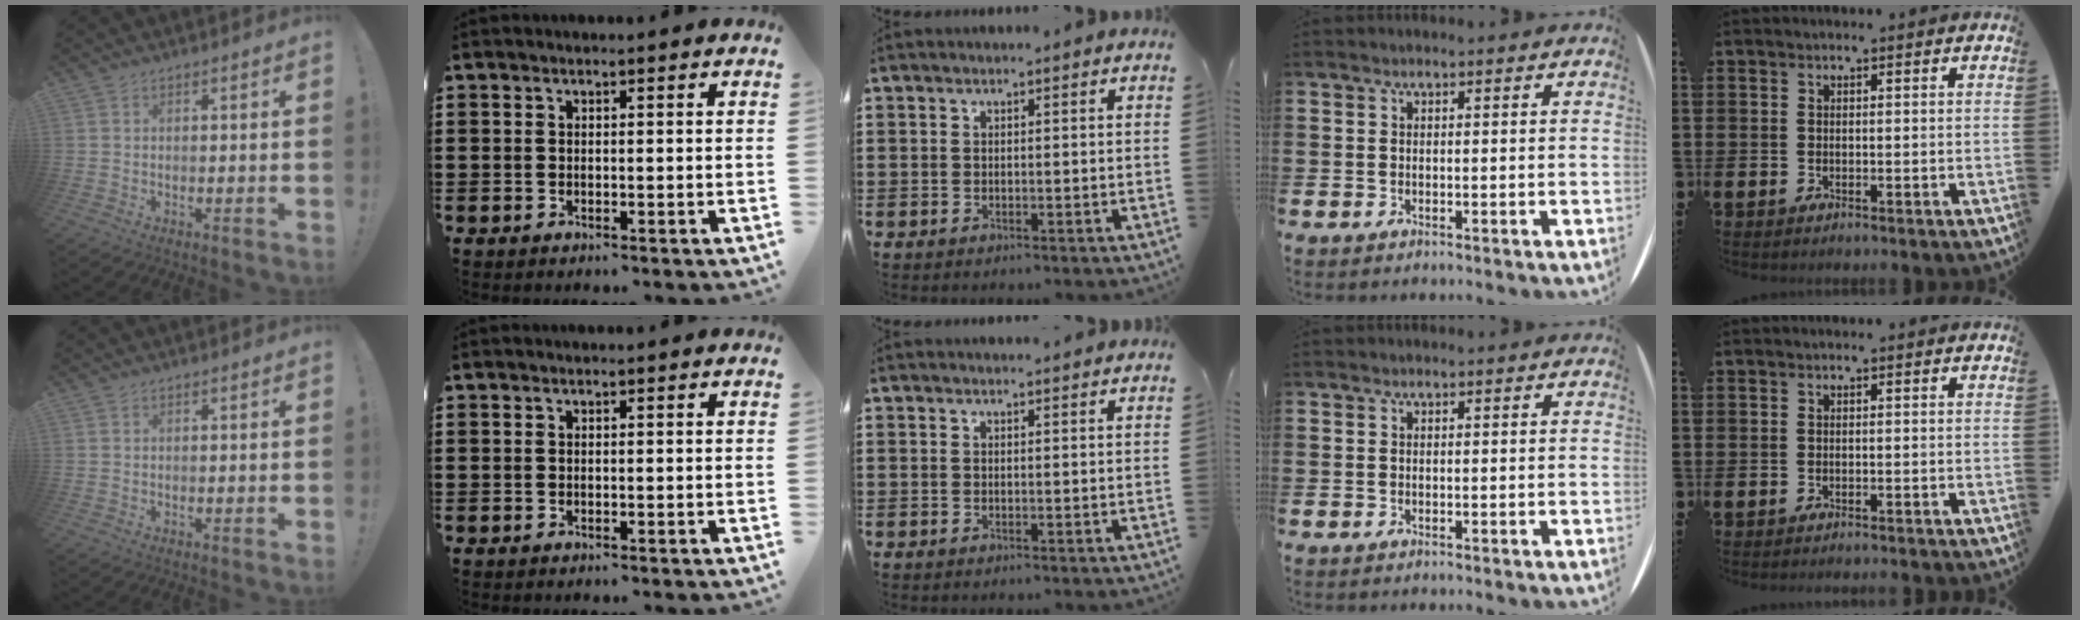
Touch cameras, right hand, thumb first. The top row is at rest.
{"middle": {"total": 0.7, "force": [0.7, 0.1, 0.1], "torque": [0.004, -0.005, 0.012]}, "little": {"total": 0.6, "force": [-0.6, -0.2, 0.0], "torque": [0.002, -0.002, -0.012]}}